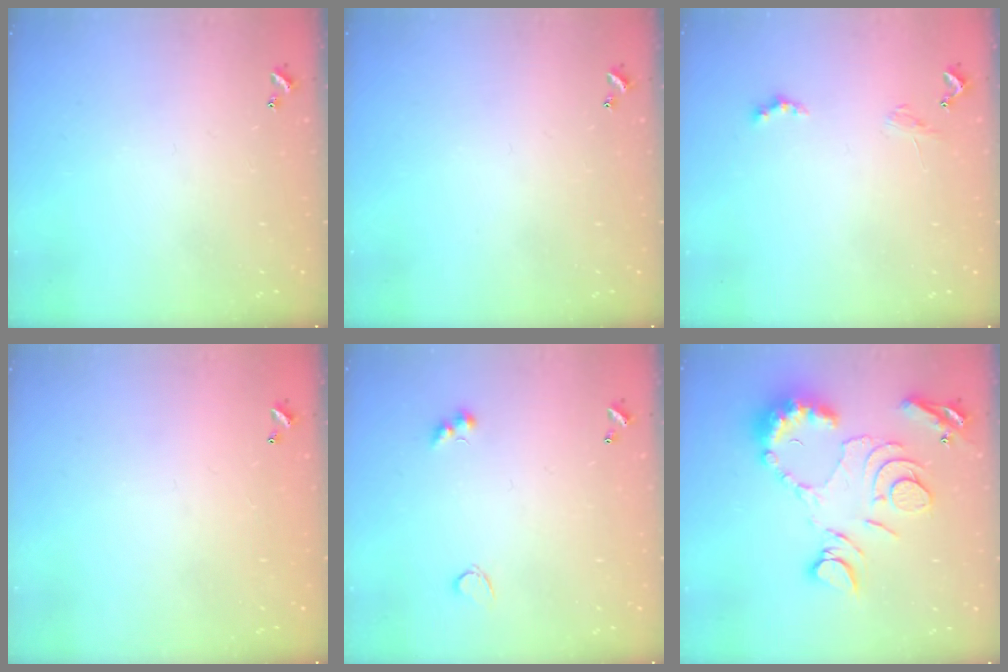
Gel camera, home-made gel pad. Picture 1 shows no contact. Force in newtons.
{"total": 0.0}
{"total": 1.1, "press": 1.1, "slide": 0.4}
{"total": 2.8, "press": 2.8, "slide": 0.1}
{"total": 2.8, "press": 2.7, "slide": 0.7}
{"total": 15.9, "press": 15.8, "slide": 1.7}